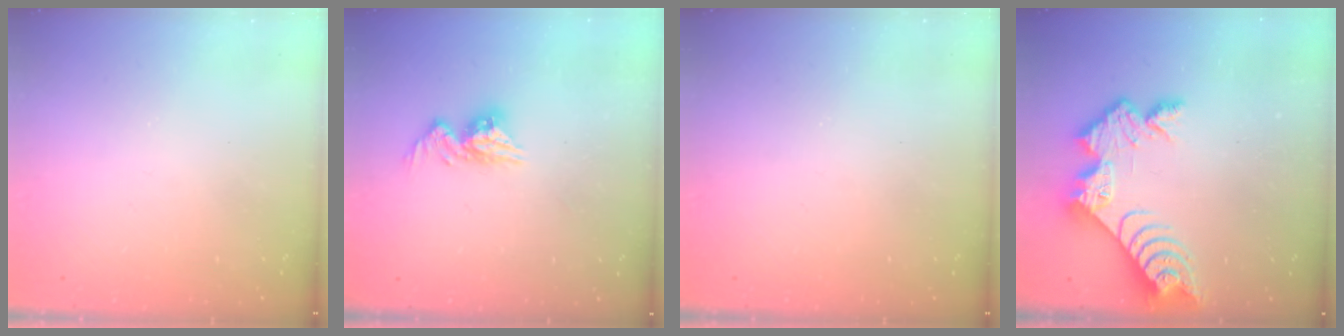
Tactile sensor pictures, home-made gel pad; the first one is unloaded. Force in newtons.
{"total": 9.8, "press": 9.8, "slide": 0.8}
{"total": 0.0}
{"total": 12.1, "press": 12.1, "slide": 0.8}